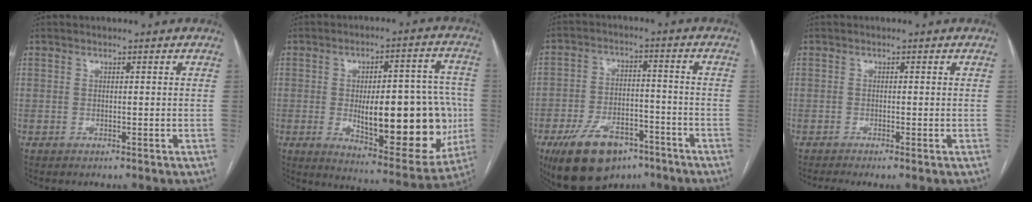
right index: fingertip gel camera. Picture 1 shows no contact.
{"total": 21.6, "force": [-2.9, 7.5, 20.1], "torque": [-0.247, 0.011, -0.016]}
{"total": 13.1, "force": [-8.6, 6.6, 7.4], "torque": [-0.136, 0.004, -0.140]}
{"total": 1.9, "force": [-1.2, 0.0, 1.4], "torque": [-0.025, -0.004, -0.023]}